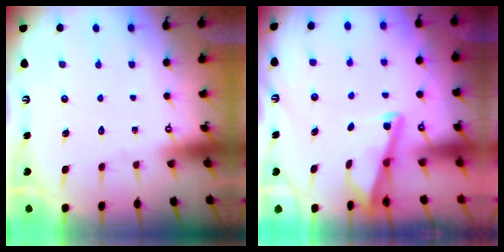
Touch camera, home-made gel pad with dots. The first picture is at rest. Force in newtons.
{"total": 2.9, "press": 2.9, "slide": 0.4}